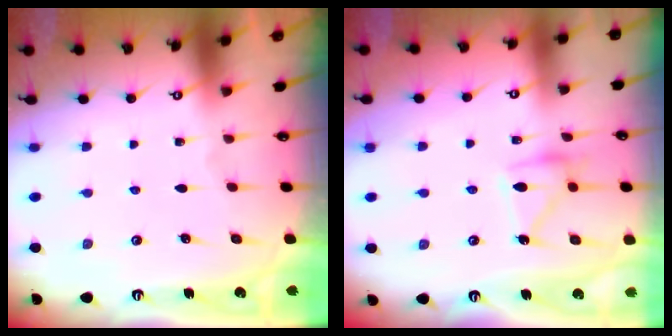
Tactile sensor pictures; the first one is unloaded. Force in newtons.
{"total": 13.5, "press": 13.5, "slide": 0.8}